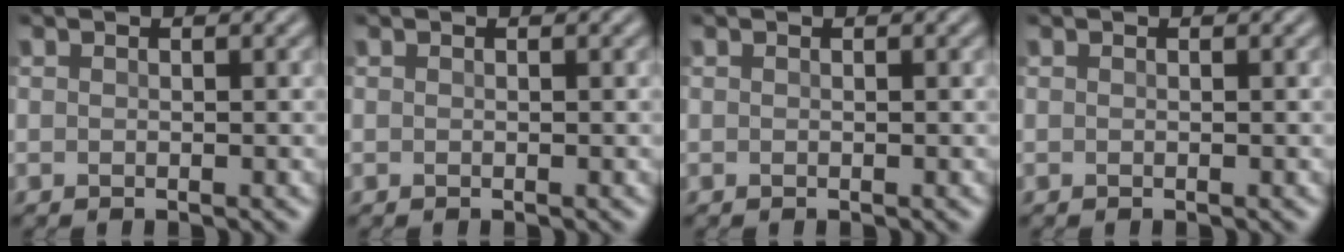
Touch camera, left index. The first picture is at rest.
{"total": 0.0}
{"total": 0.0}
{"total": 0.0}